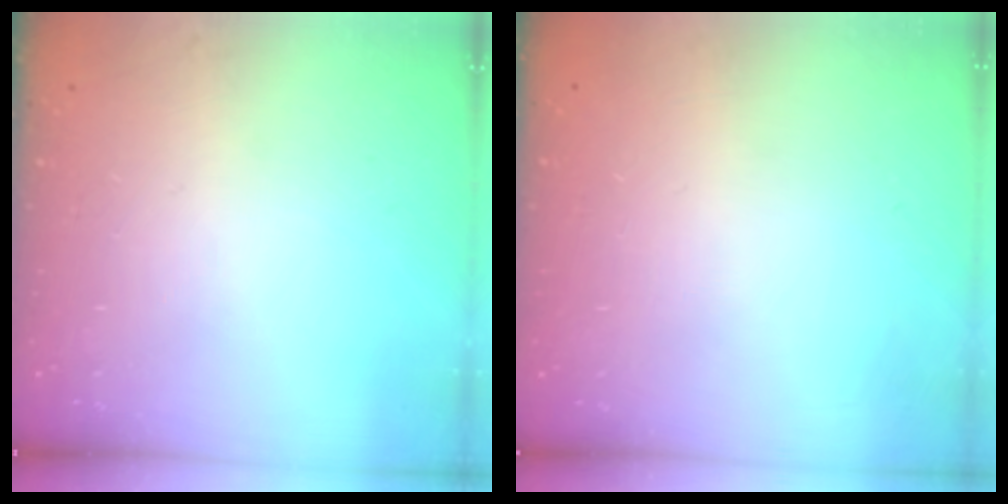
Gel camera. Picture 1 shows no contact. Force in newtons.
{"total": 0.0}